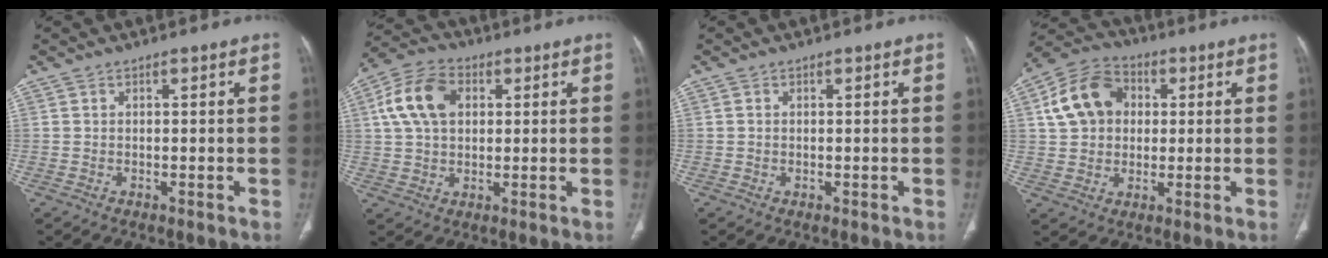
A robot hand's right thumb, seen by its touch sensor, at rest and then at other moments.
{"total": 11.3, "force": [2.8, 7.6, 7.8], "torque": [-0.143, 0.016, 0.046]}
{"total": 0.0}
{"total": 12.5, "force": [2.5, 10.0, 7.2], "torque": [-0.114, 0.015, 0.035]}